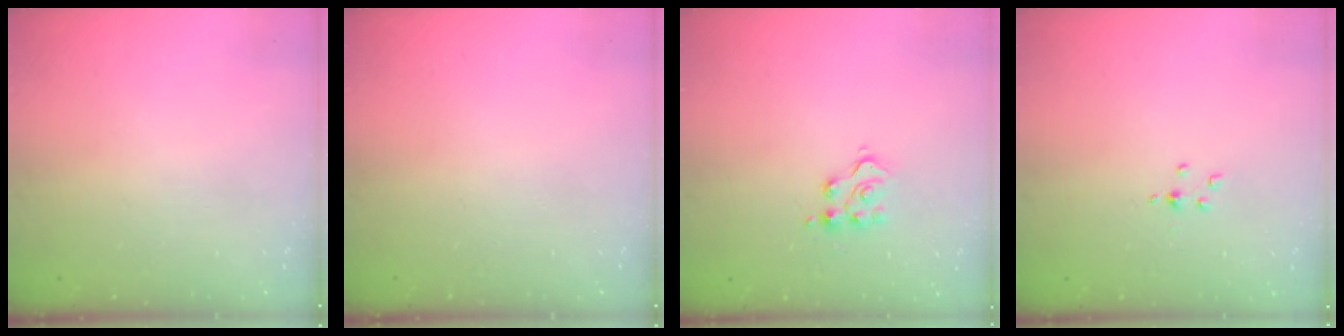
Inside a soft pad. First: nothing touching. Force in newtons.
{"total": 0.0}
{"total": 8.1, "press": 8.0, "slide": 0.5}
{"total": 3.0, "press": 3.0, "slide": 0.5}